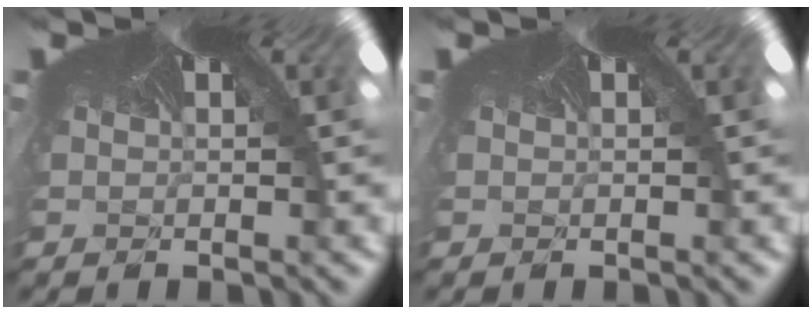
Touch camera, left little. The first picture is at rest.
{"total": 0.0}